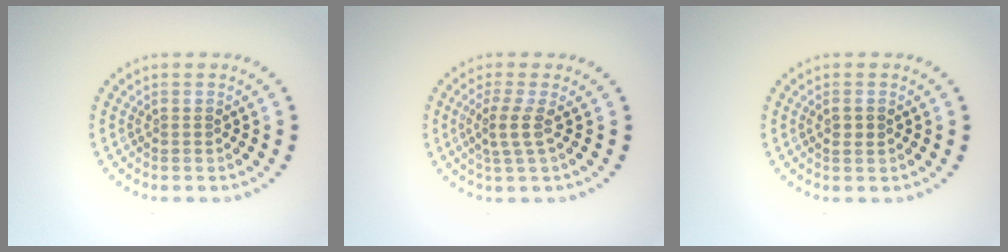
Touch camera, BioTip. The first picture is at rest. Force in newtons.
{"total": 2.2, "press": 1.7, "slide": 1.3}
{"total": 1.1, "press": 1.1, "slide": 0.3}